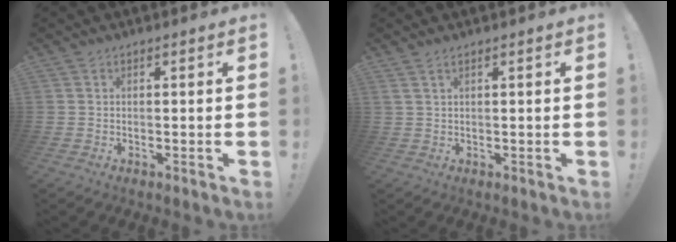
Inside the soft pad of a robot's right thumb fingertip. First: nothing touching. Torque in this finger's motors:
{"motor_torque": [-0.36, 0.24, -0.29, 0.22, 0.07]}